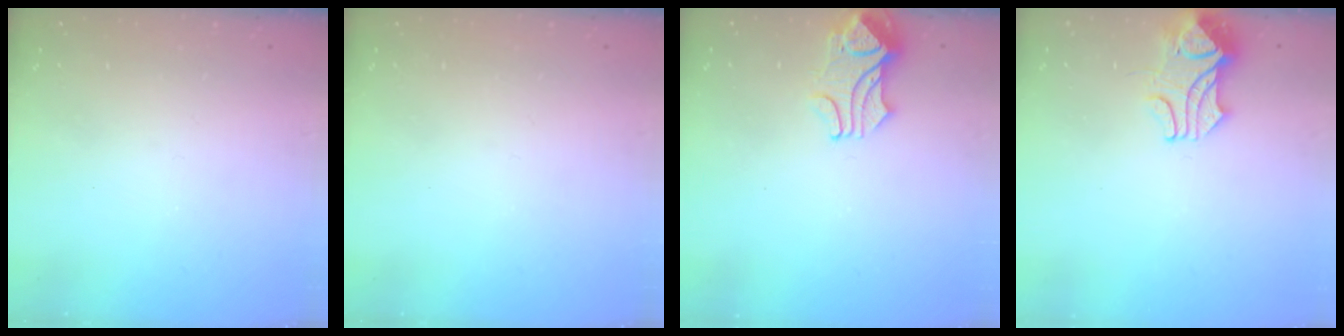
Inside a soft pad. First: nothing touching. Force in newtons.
{"total": 0.0}
{"total": 2.3, "press": 2.3, "slide": 0.5}
{"total": 2.1, "press": 1.9, "slide": 0.9}